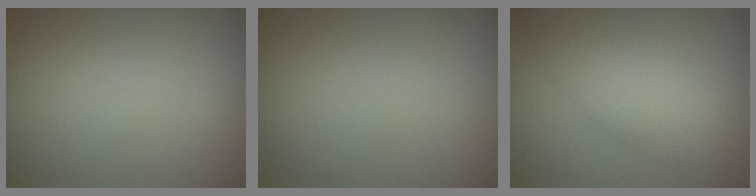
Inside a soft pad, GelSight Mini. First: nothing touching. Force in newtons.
{"total": 0.0}
{"total": 6.3, "press": 6.3, "slide": 0.4}